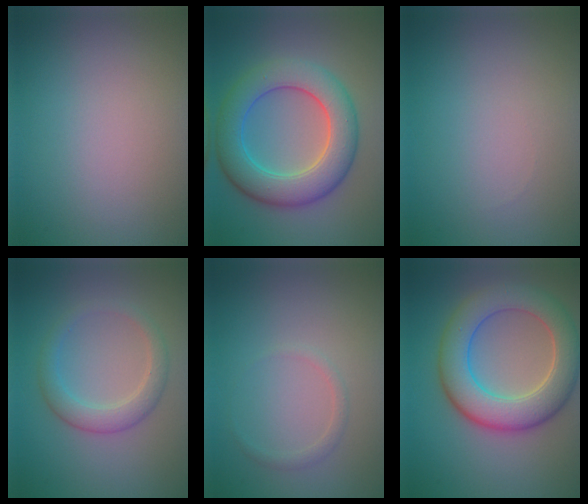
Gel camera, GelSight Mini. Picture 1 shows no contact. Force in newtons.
{"total": 7.6, "press": 7.6, "slide": 0.1}
{"total": 0.0}
{"total": 2.8, "press": 2.8, "slide": 0.2}
{"total": 0.9, "press": 0.9, "slide": 0.1}
{"total": 7.8, "press": 7.8, "slide": 0.7}